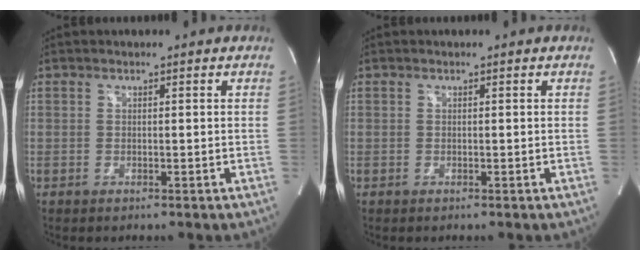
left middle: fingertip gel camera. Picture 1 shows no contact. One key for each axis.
{"total": 0.0}